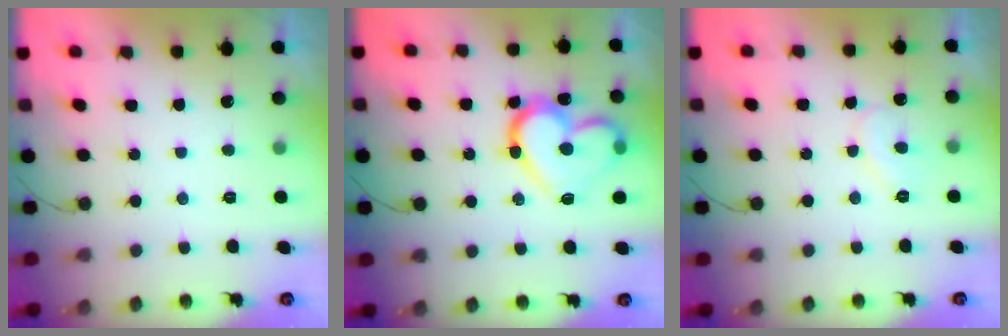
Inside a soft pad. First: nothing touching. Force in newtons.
{"total": 17.0, "press": 16.9, "slide": 2.1}
{"total": 6.7, "press": 6.6, "slide": 0.4}